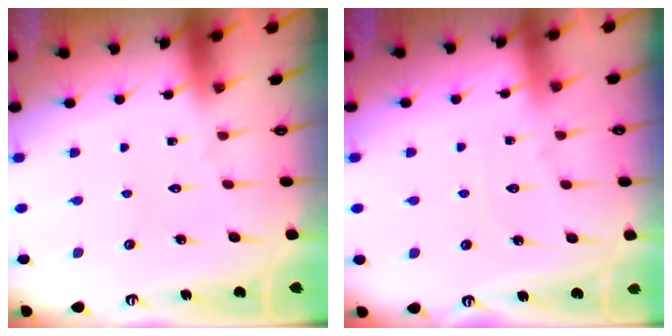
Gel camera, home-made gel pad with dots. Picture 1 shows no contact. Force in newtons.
{"total": 2.7, "press": 2.7, "slide": 0.4}